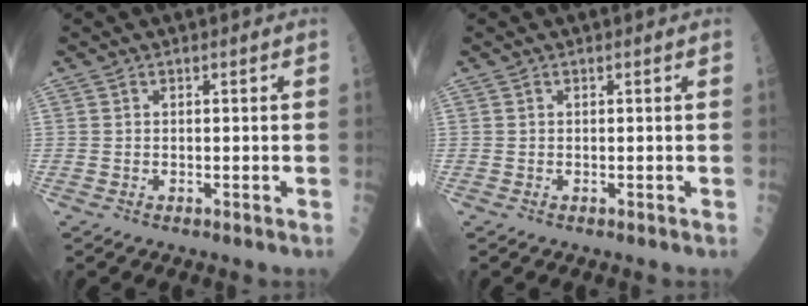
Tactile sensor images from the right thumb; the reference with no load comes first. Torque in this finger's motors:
{"motor_torque": [0.00, 0.00, 0.00, 0.00, 0.00]}